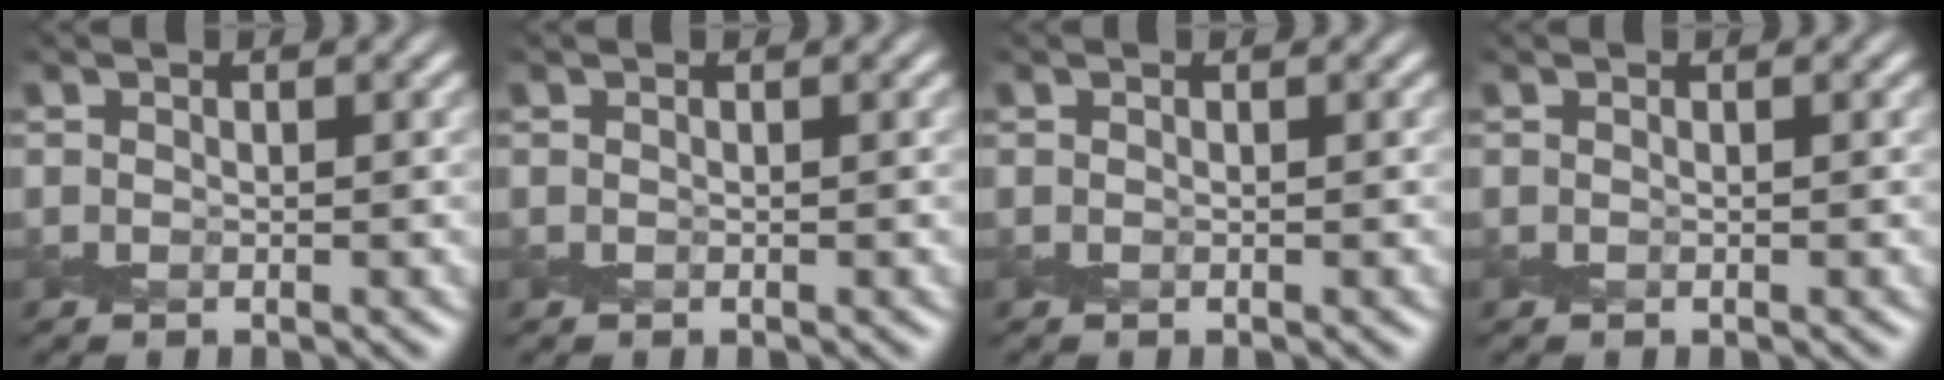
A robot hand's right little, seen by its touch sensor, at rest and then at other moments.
{"total": 0.0}
{"total": 0.0}
{"total": 0.0}